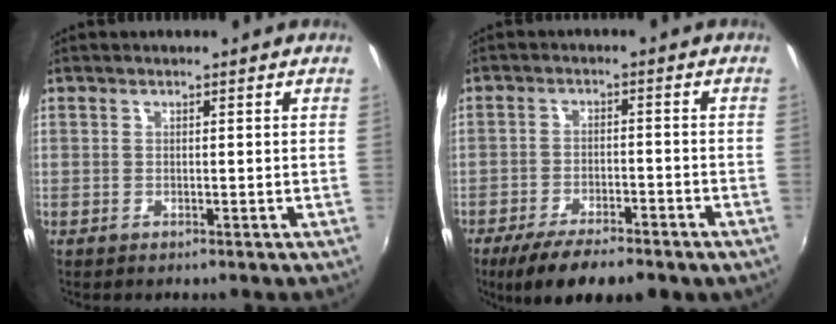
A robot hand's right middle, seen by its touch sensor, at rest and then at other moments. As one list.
[{"total": 11.9, "force": [-8.8, 3.3, 7.3], "torque": [-0.148, -0.029, -0.138]}]